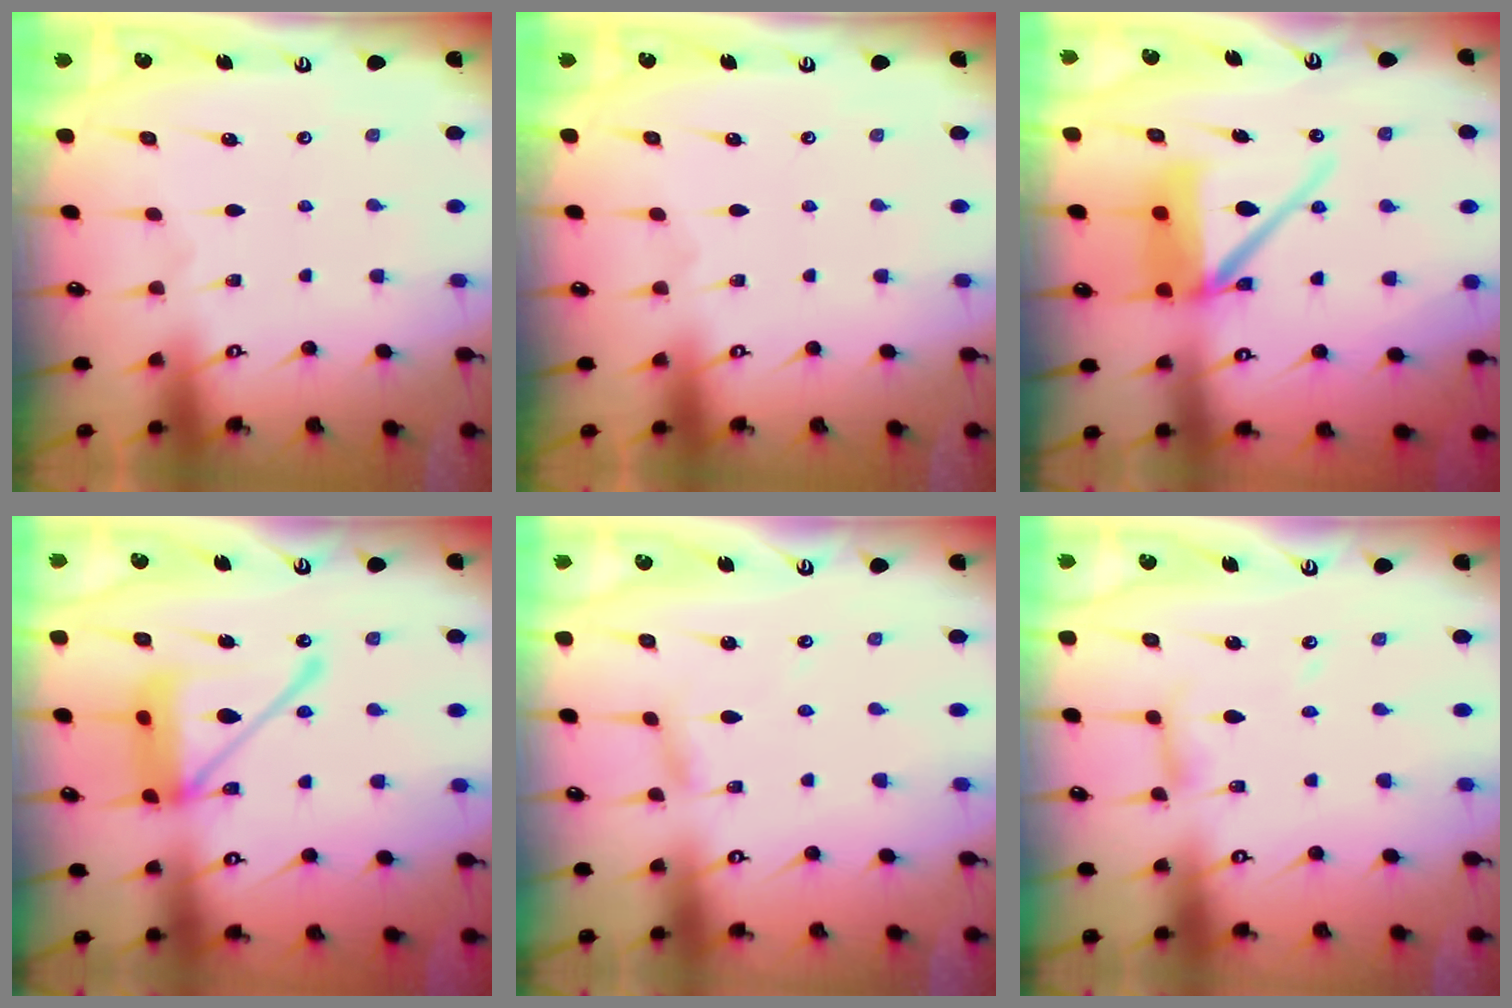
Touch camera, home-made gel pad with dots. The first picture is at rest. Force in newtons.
{"total": 0.0}
{"total": 14.1, "press": 13.9, "slide": 1.9}
{"total": 17.8, "press": 17.7, "slide": 1.8}
{"total": 2.3, "press": 2.3, "slide": 0.2}
{"total": 7.1, "press": 7.0, "slide": 0.6}